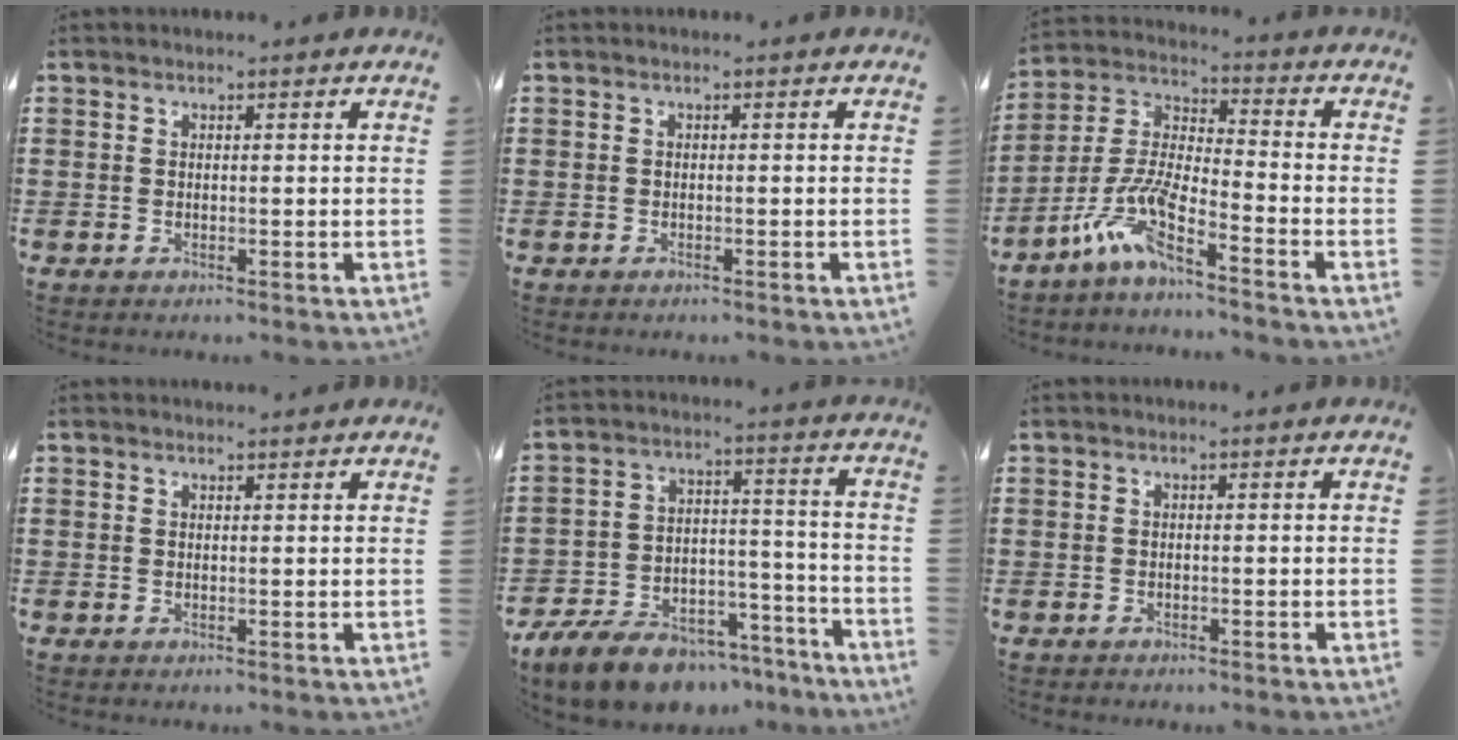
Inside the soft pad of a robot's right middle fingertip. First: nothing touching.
{"total": 0.5, "force": [-0.5, 0.3, 0.0], "torque": [0.000, 0.002, -0.011]}
{"total": 8.7, "force": [-6.6, 1.1, 5.6], "torque": [-0.138, -0.016, -0.136]}
{"total": 0.6, "force": [0.6, 0.2, 0.0], "torque": [0.005, -0.003, 0.010]}
{"total": 10.7, "force": [-9.5, 3.5, 3.5], "torque": [-0.062, 0.042, -0.180]}
{"total": 0.9, "force": [-0.6, 0.7, -0.1], "torque": [0.001, 0.003, -0.015]}